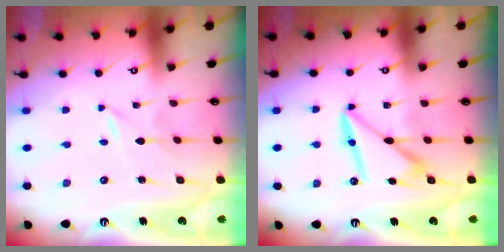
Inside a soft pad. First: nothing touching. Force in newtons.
{"total": 11.4, "press": 11.4, "slide": 0.6}